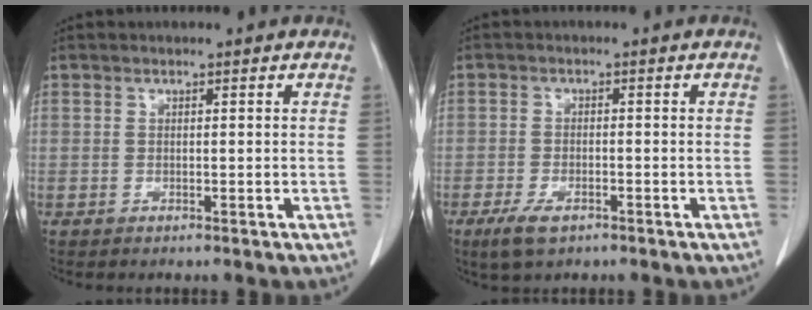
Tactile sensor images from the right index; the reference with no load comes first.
{"total": 4.2, "force": [-2.6, 1.7, 2.8], "torque": [-0.060, -0.005, -0.043]}